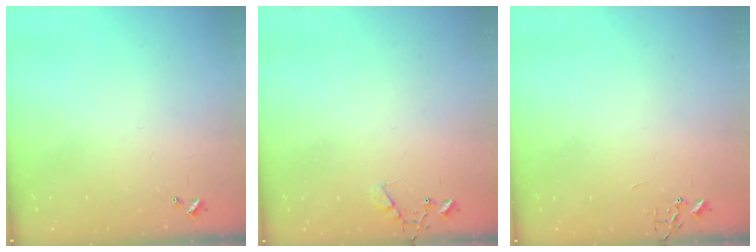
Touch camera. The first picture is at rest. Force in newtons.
{"total": 6.8, "press": 6.8, "slide": 0.5}
{"total": 0.0}